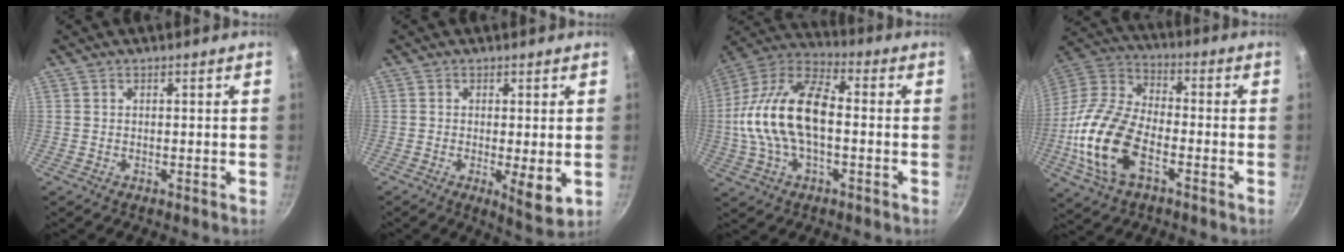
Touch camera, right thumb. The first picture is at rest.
{"total": 5.8, "force": [-0.8, 1.5, 5.6], "torque": [-0.082, -0.018, -0.007]}
{"total": 19.0, "force": [-1.1, 9.9, 16.2], "torque": [-0.300, 0.039, -0.036]}
{"total": 18.3, "force": [-5.8, 9.9, 14.3], "torque": [-0.283, 0.031, -0.127]}